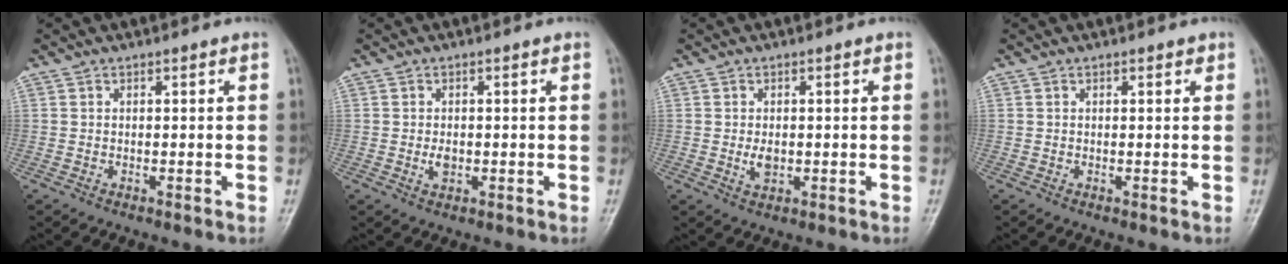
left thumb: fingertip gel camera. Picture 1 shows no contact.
{"total": 1.8, "force": [-0.3, 1.2, 1.3], "torque": [-0.020, 0.000, -0.005]}
{"total": 2.8, "force": [-0.2, 1.8, 2.2], "torque": [-0.035, -0.004, 0.000]}
{"total": 1.0, "force": [0.5, 0.5, 0.7], "torque": [-0.007, 0.000, 0.005]}